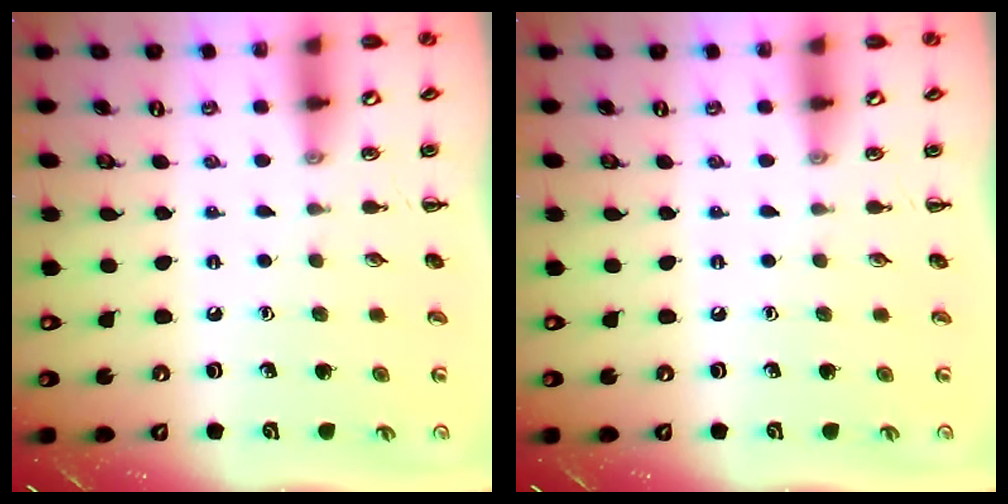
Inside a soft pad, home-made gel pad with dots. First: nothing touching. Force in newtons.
{"total": 0.0}